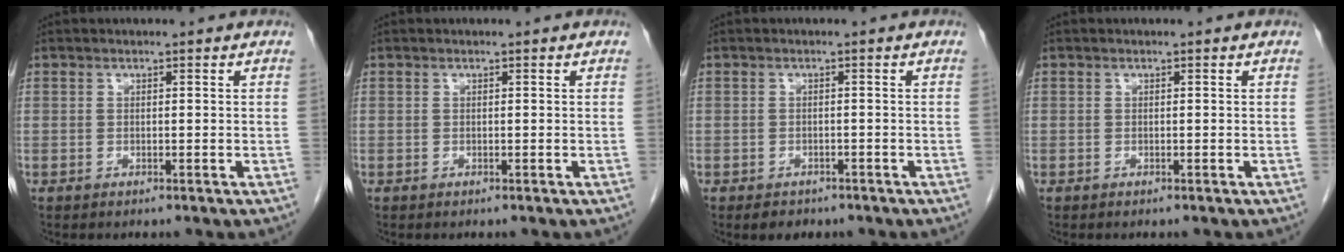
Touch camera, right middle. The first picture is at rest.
{"total": 0.0}
{"total": 2.7, "force": [-1.9, 1.6, 0.8], "torque": [-0.012, 0.001, -0.021]}
{"total": 0.0}